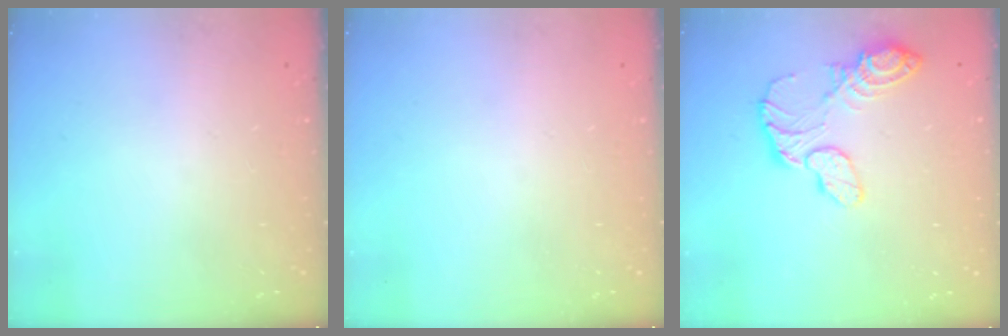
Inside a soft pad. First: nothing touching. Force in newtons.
{"total": 0.0}
{"total": 12.0, "press": 11.9, "slide": 1.2}